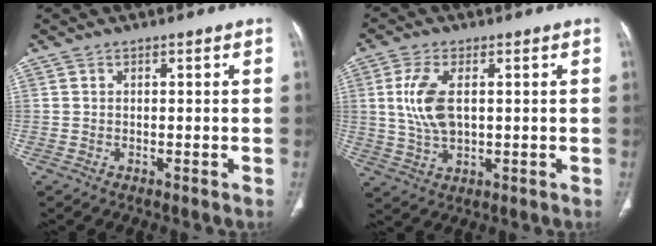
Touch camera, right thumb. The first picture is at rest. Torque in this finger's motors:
{"motor_torque": [-0.66, 0.98, 0.66, 0.65, 0.06]}